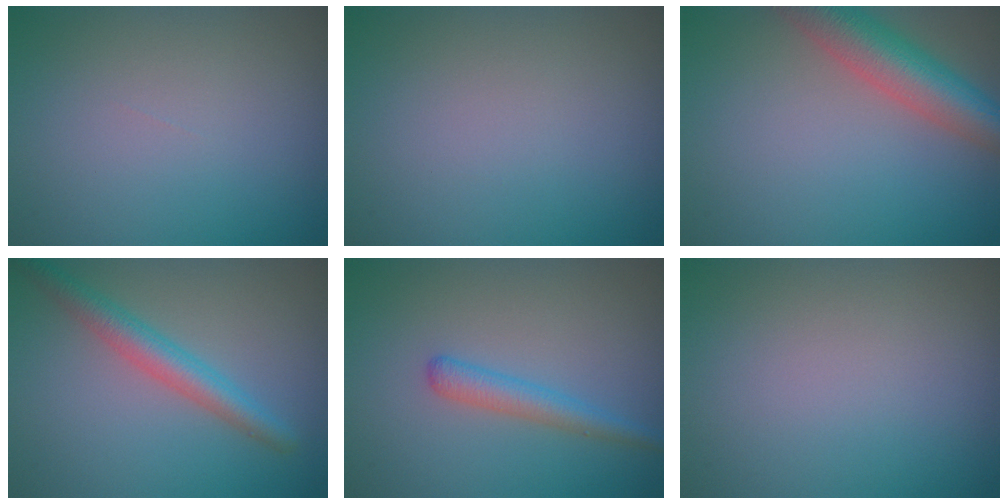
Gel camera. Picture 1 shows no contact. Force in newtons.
{"total": 0.0}
{"total": 6.7, "press": 6.7, "slide": 0.2}
{"total": 3.5, "press": 3.5, "slide": 0.1}
{"total": 2.2, "press": 2.2, "slide": 0.1}
{"total": 0.0}